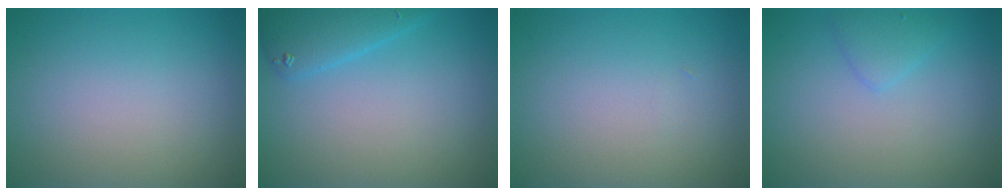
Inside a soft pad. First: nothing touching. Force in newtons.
{"total": 2.9, "press": 2.9, "slide": 0.2}
{"total": 0.0}
{"total": 1.5, "press": 1.5, "slide": 0.1}